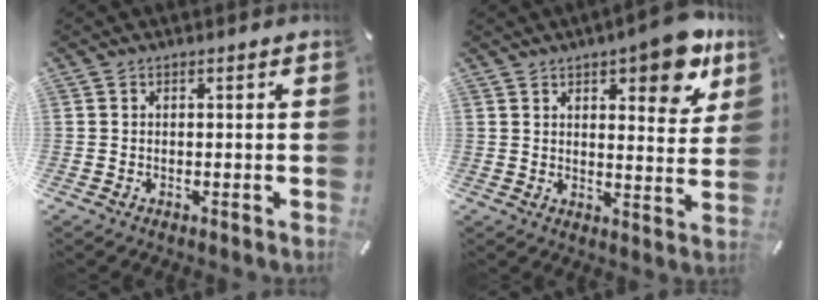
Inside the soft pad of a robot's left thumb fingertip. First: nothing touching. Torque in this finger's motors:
{"motor_torque": [0.59, -0.21, 0.48, 0.20, 0.03]}